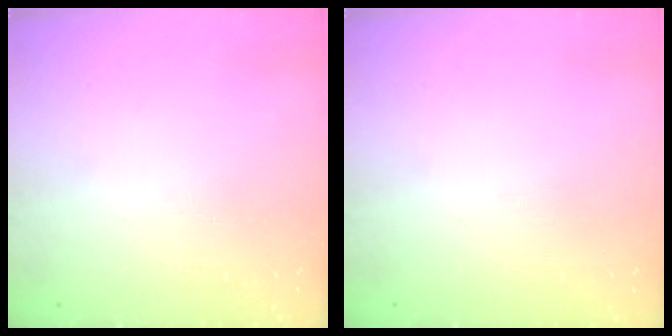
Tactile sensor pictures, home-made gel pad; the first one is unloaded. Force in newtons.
{"total": 0.0}